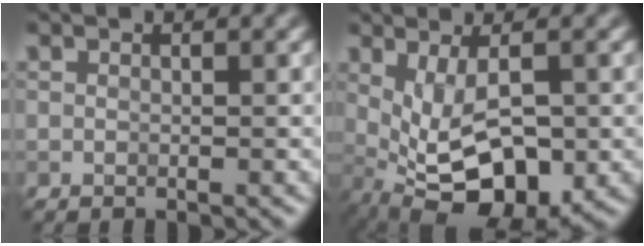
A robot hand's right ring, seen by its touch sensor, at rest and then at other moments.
{"total": 8.1, "force": [-0.9, 3.4, 7.3], "torque": [-0.128, -0.006, -0.006]}